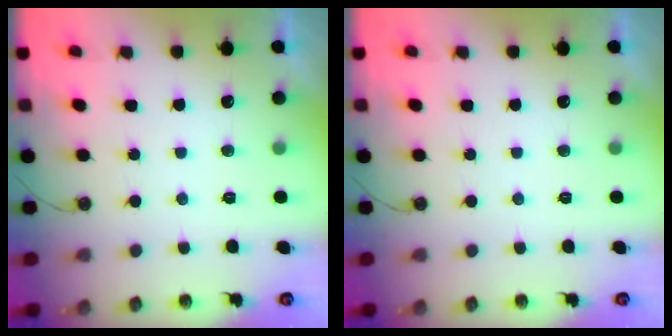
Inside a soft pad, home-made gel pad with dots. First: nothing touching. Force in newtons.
{"total": 0.0}